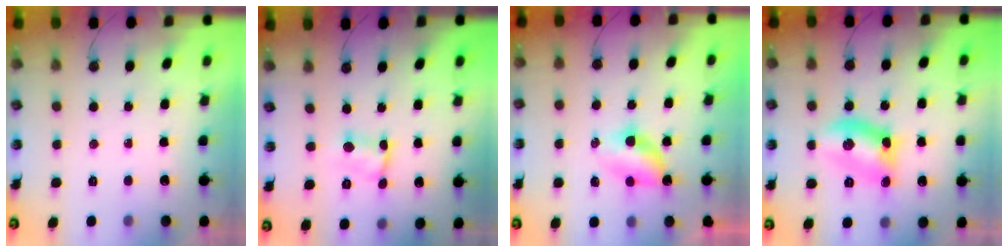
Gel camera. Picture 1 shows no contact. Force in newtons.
{"total": 2.0, "press": 2.0, "slide": 0.1}
{"total": 4.5, "press": 4.5, "slide": 0.6}
{"total": 11.2, "press": 11.1, "slide": 1.4}